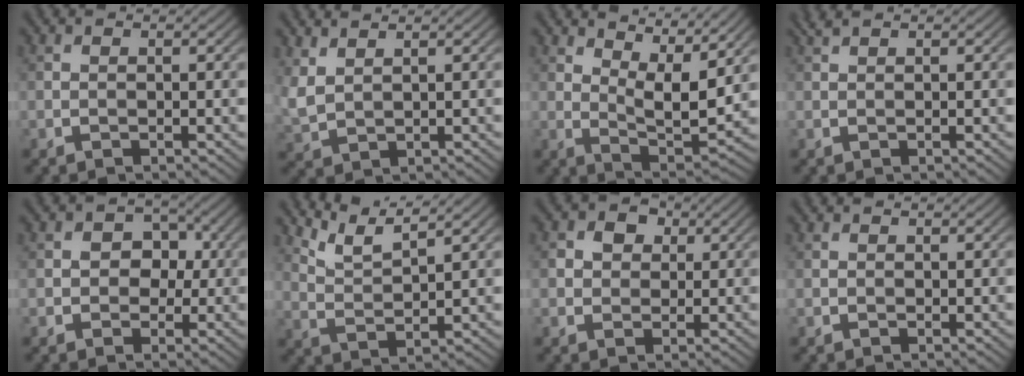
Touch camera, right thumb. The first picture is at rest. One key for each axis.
{"total": 3.7, "fx": 2.7, "fy": 1.4, "fz": 2.0, "tx": -0.066, "ty": 0.003, "tz": 0.064}
{"total": 9.4, "fx": 5.9, "fy": 3.0, "fz": 6.7, "tx": -0.124, "ty": -0.012, "tz": 0.100}
{"total": 1.1, "fx": 0.9, "fy": 0.1, "fz": 0.8, "tx": -0.020, "ty": 0.009, "tz": 0.017}
{"total": 4.0, "fx": 0.0, "fy": 3.4, "fz": 2.2, "tx": -0.026, "ty": 0.002, "tz": -0.014}
{"total": 5.4, "fx": 4.4, "fy": 0.8, "fz": 3.1, "tx": -0.071, "ty": 0.003, "tz": 0.093}
{"total": 3.5, "fx": 1.0, "fy": 2.8, "fz": 1.7, "tx": -0.037, "ty": 0.005, "tz": 0.014}
{"total": 0.0}